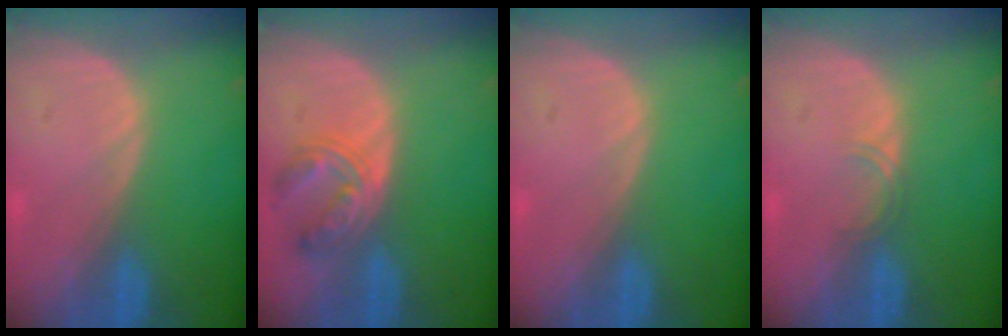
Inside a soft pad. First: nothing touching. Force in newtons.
{"total": 5.5, "press": 5.5, "slide": 0.5}
{"total": 0.0}
{"total": 1.4, "press": 1.4, "slide": 0.2}